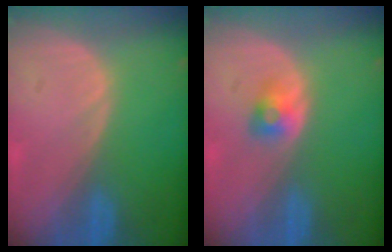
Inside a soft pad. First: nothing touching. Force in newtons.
{"total": 2.7, "press": 2.4, "slide": 1.1}